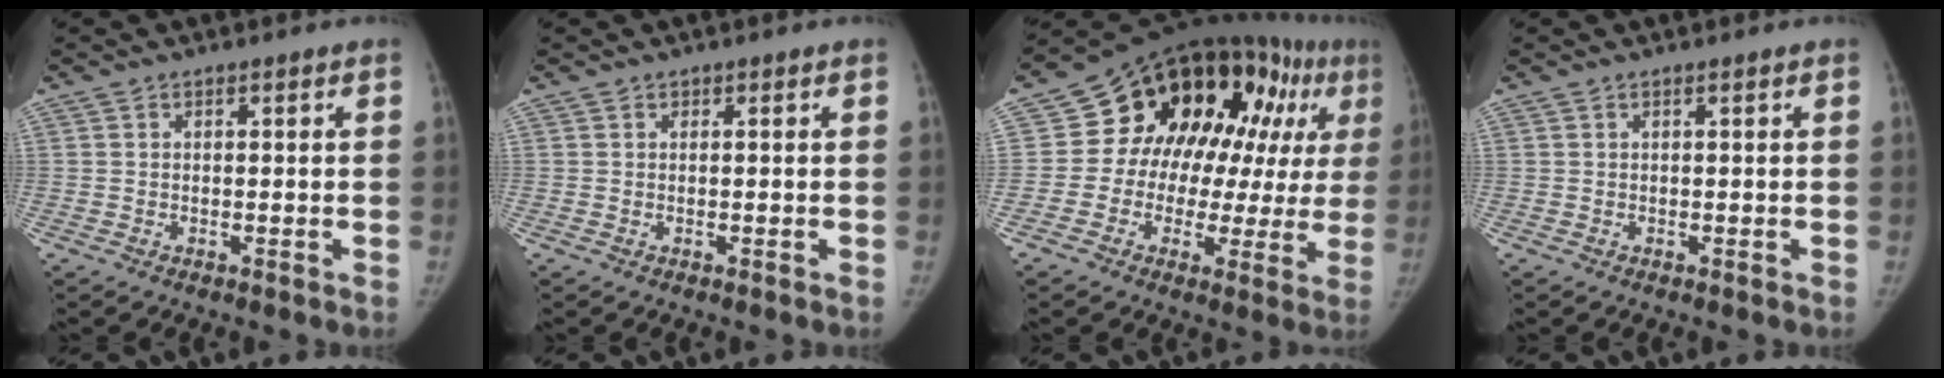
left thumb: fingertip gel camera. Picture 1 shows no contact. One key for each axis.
{"total": 0.0}
{"total": 21.5, "fx": 5.3, "fy": 13.5, "fz": 15.9, "tx": -0.162, "ty": 0.035, "tz": 0.064}
{"total": 0.0}